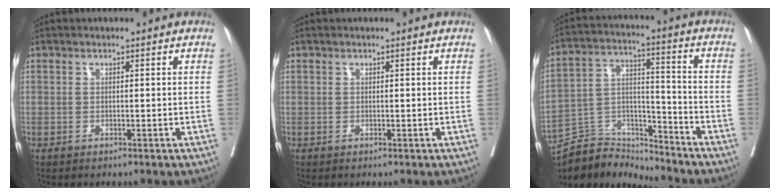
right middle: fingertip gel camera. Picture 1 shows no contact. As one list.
[{"total": 0.0}, {"total": 11.9, "force": [-11.8, 1.7, 0.2], "torque": [0.001, 0.038, -0.215]}]